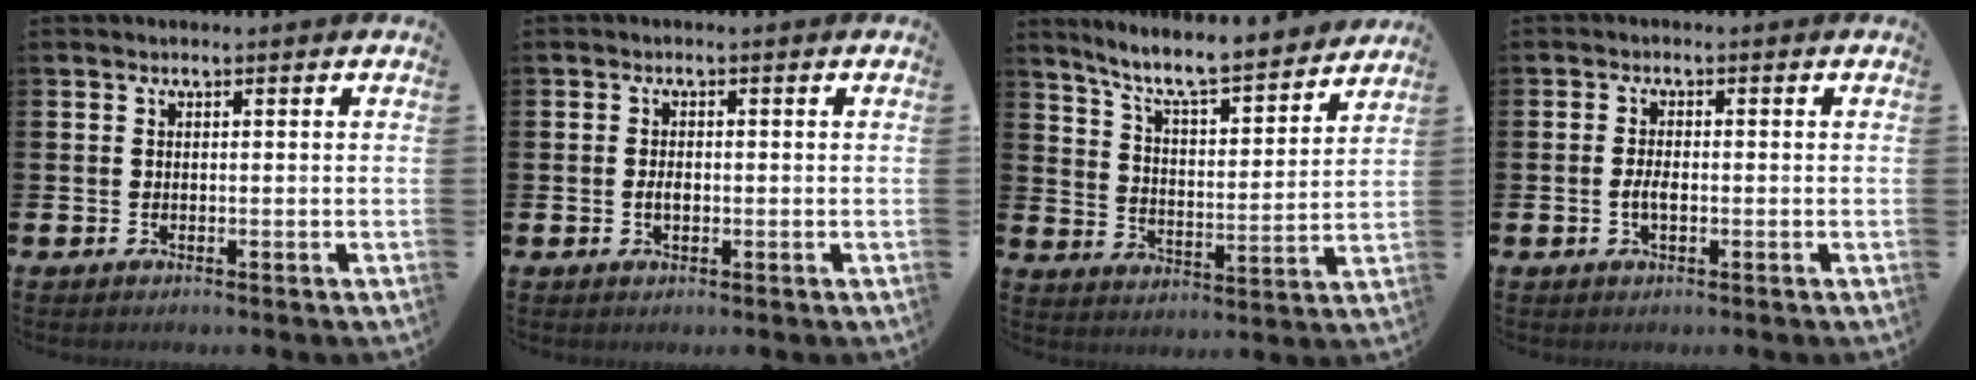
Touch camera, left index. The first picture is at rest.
{"total": 1.5, "force": [-0.2, 0.9, 1.2], "torque": [-0.020, 0.004, -0.006]}
{"total": 8.4, "force": [7.7, 0.8, 3.1], "torque": [-0.086, -0.061, 0.130]}
{"total": 2.0, "force": [-0.4, 0.9, 1.7], "torque": [-0.029, 0.000, -0.009]}